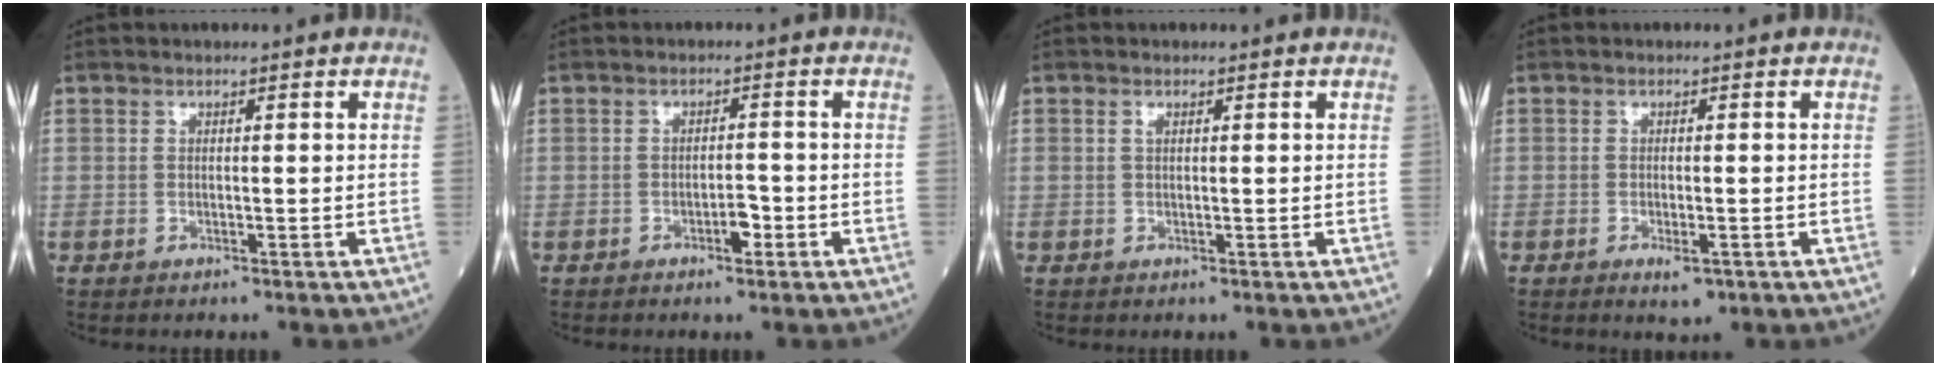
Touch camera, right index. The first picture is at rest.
{"total": 2.2, "force": [-1.2, 0.8, 1.7], "torque": [-0.022, 0.003, -0.019]}
{"total": 0.7, "force": [0.3, 0.3, 0.5], "torque": [-0.013, 0.002, 0.006]}
{"total": 2.4, "force": [-1.2, 0.8, 1.9], "torque": [-0.029, -0.002, -0.015]}